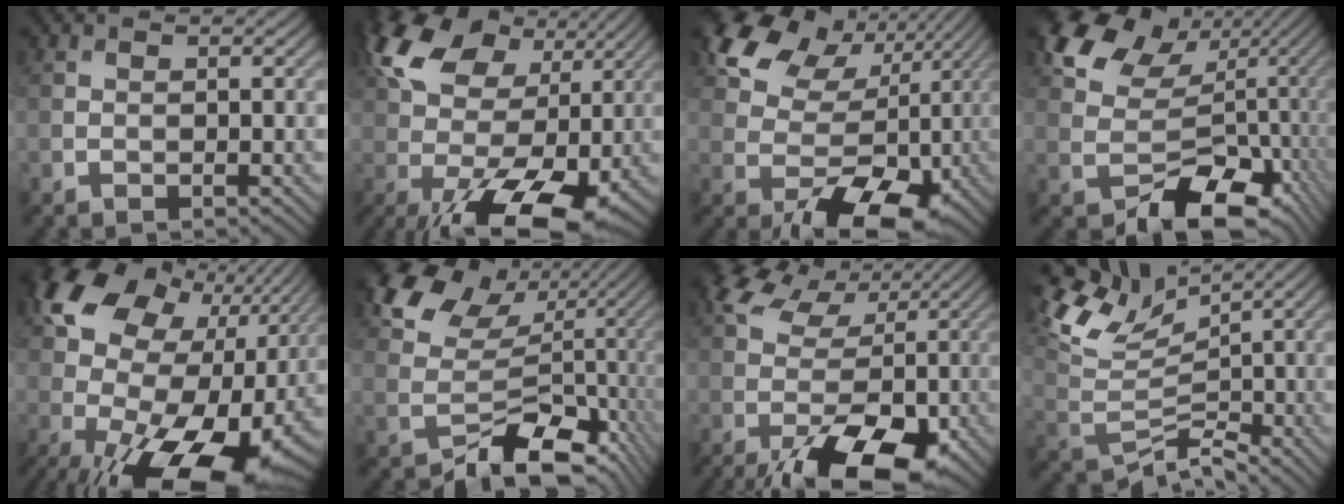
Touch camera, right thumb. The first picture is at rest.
{"total": 17.6, "force": [2.4, 10.3, 14.0], "torque": [-0.262, 0.011, 0.052]}
{"total": 15.2, "force": [1.8, 10.6, 10.7], "torque": [-0.165, -0.002, 0.063]}
{"total": 12.1, "force": [0.9, 8.8, 8.2], "torque": [-0.143, -0.013, 0.045]}
{"total": 20.6, "force": [0.9, 13.7, 15.3], "torque": [-0.268, -0.022, 0.032]}
{"total": 10.1, "force": [-0.4, 7.5, 6.8], "torque": [-0.110, -0.017, 0.015]}
{"total": 13.7, "force": [-3.1, 8.1, 10.6], "torque": [-0.193, -0.031, -0.022]}
{"total": 6.4, "force": [2.3, 4.0, 4.5], "torque": [-0.087, -0.001, 0.039]}